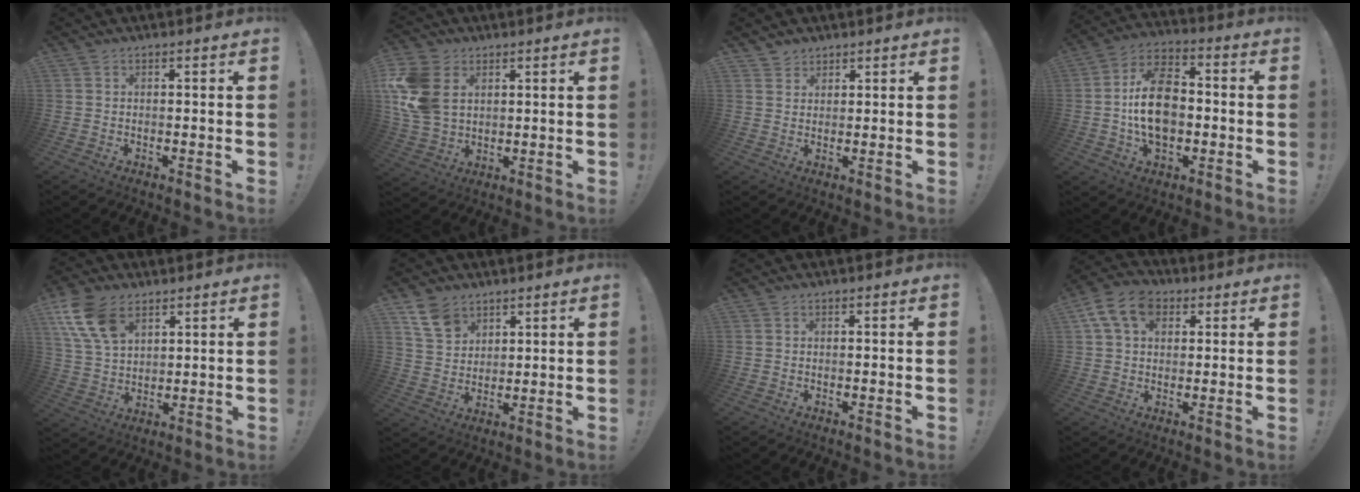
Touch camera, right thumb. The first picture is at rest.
{"total": 15.0, "force": [3.9, 11.1, 9.4], "torque": [-0.204, -0.010, 0.079]}
{"total": 2.8, "force": [2.3, 1.6, -0.1], "torque": [0.005, -0.016, 0.043]}
{"total": 16.4, "force": [-1.7, 11.1, 12.0], "torque": [-0.212, 0.021, -0.032]}
{"total": 13.7, "force": [7.3, 8.3, 8.1], "torque": [-0.164, -0.023, 0.143]}
{"total": 9.4, "force": [6.3, 6.1, 3.3], "torque": [-0.064, -0.030, 0.127]}
{"total": 0.0}
{"total": 11.7, "force": [4.6, 8.2, 7.1], "torque": [-0.120, -0.005, 0.089]}